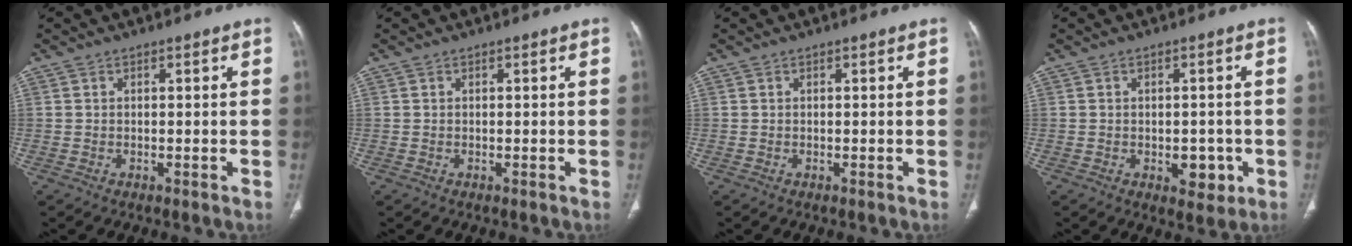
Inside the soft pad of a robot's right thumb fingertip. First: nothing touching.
{"total": 0.0}
{"total": 0.0}
{"total": 4.8, "force": [-1.3, 3.0, 3.5], "torque": [-0.021, 0.001, -0.009]}